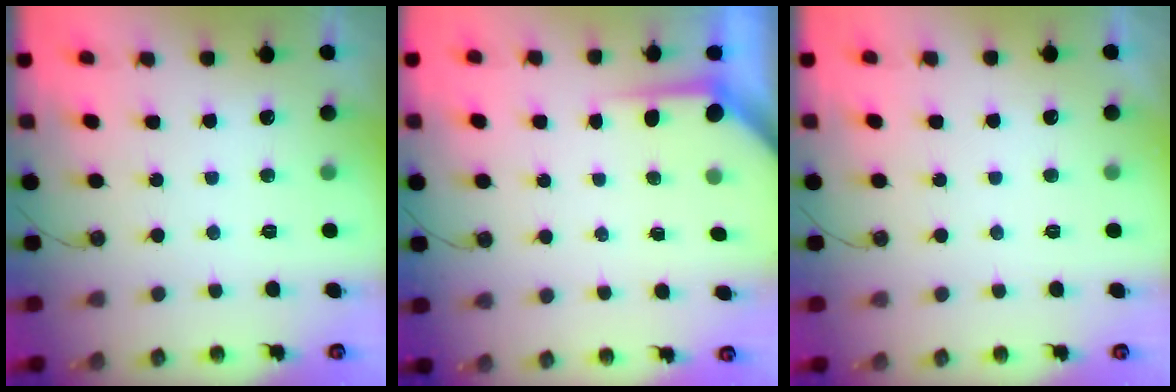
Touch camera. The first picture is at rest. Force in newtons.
{"total": 3.6, "press": 3.6, "slide": 0.4}
{"total": 0.0}